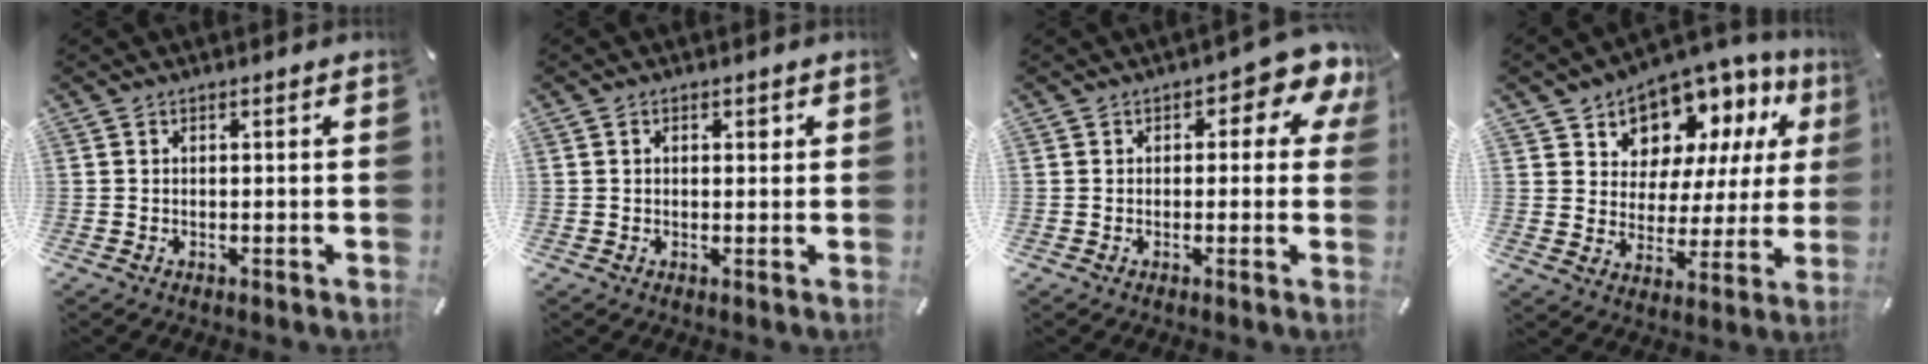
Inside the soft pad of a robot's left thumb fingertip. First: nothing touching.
{"total": 1.7, "force": [0.5, 1.1, 1.2], "torque": [-0.017, 0.003, 0.005]}
{"total": 6.6, "force": [2.7, 3.5, 4.9], "torque": [-0.062, -0.014, 0.040]}
{"total": 10.0, "force": [7.4, 6.6, 0.8], "torque": [-0.019, -0.083, 0.136]}